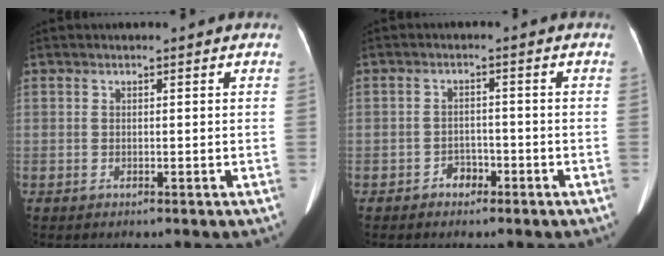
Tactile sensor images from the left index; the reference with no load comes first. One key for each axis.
{"total": 2.5, "fx": -1.7, "fy": 1.6, "fz": 0.9, "tx": -0.011, "ty": 0.007, "tz": -0.025}